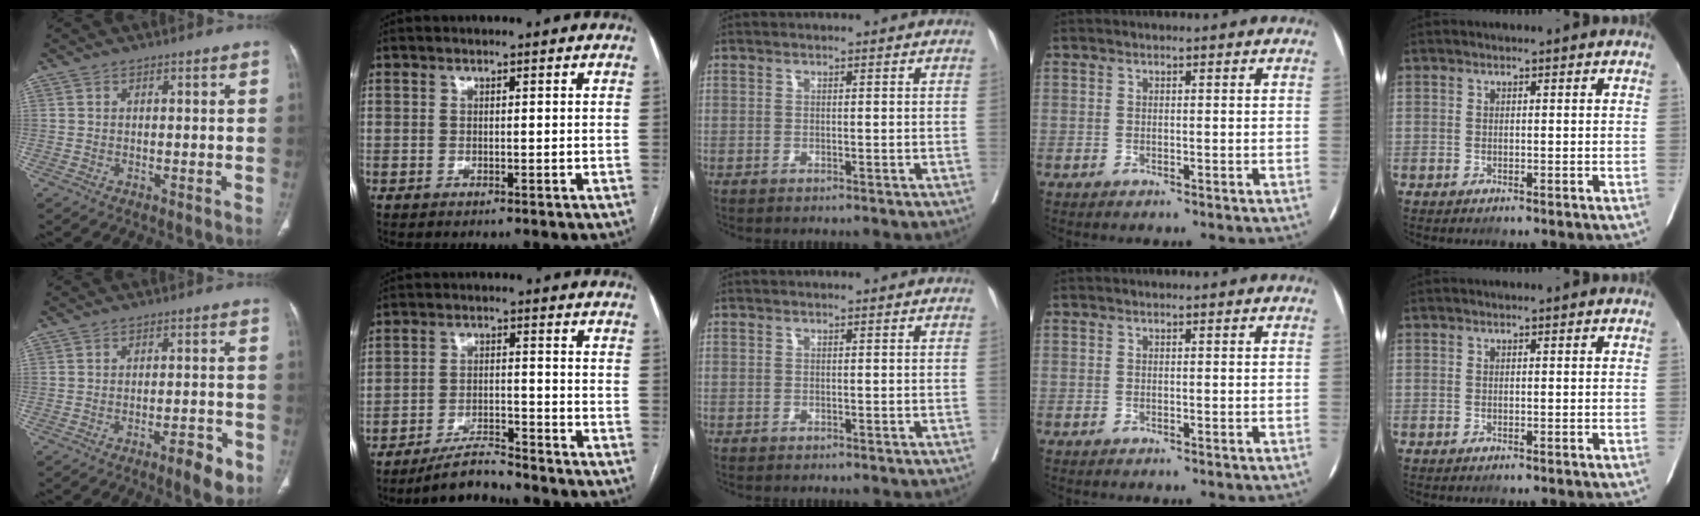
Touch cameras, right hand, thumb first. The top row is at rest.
{"thumb": {"total": 5.7, "force": [-3.3, 1.5, 4.4], "torque": [-0.055, 0.014, -0.044]}, "index": {"total": 5.2, "force": [-5.1, 0.5, 1.3], "torque": [-0.023, -0.009, -0.090]}}